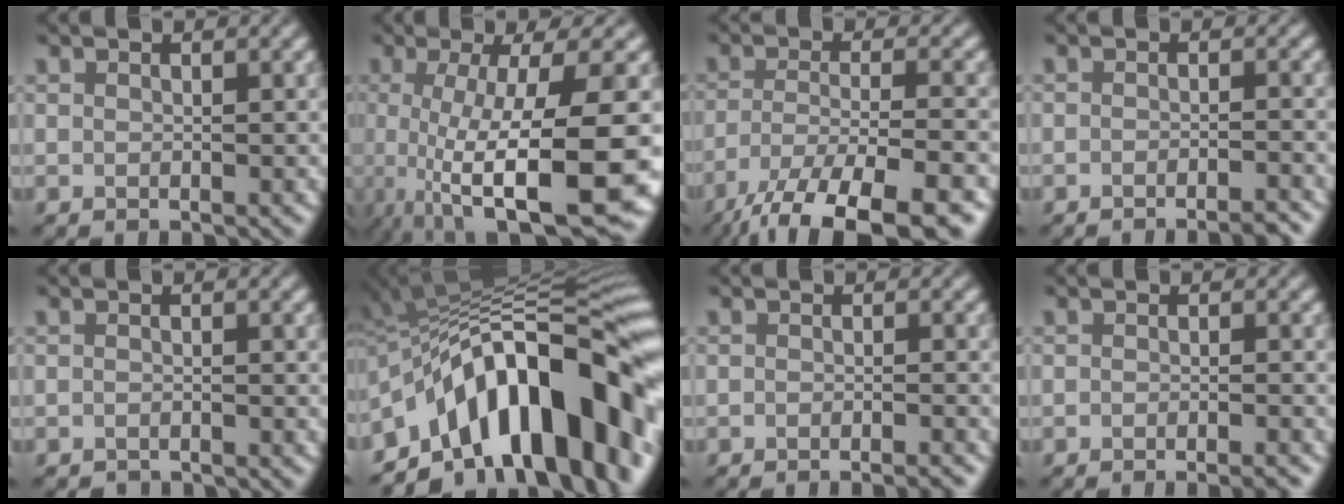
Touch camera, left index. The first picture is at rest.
{"total": 13.9, "force": [-3.0, 3.1, 13.2], "torque": [-0.189, -0.010, -0.040]}
{"total": 11.5, "force": [-8.2, 2.5, 7.7], "torque": [-0.126, -0.014, -0.134]}
{"total": 2.4, "force": [-1.9, 0.3, 1.5], "torque": [-0.010, 0.002, -0.036]}
{"total": 1.3, "force": [-1.2, 0.0, -0.2], "torque": [0.002, -0.008, -0.024]}
{"total": 16.0, "force": [-6.3, 7.4, 12.7], "torque": [-0.145, 0.042, -0.117]}
{"total": 1.9, "force": [-1.5, 0.3, 1.2], "torque": [-0.003, -0.003, -0.029]}
{"total": 2.2, "force": [-1.4, 0.4, 1.6], "torque": [-0.009, -0.004, -0.027]}